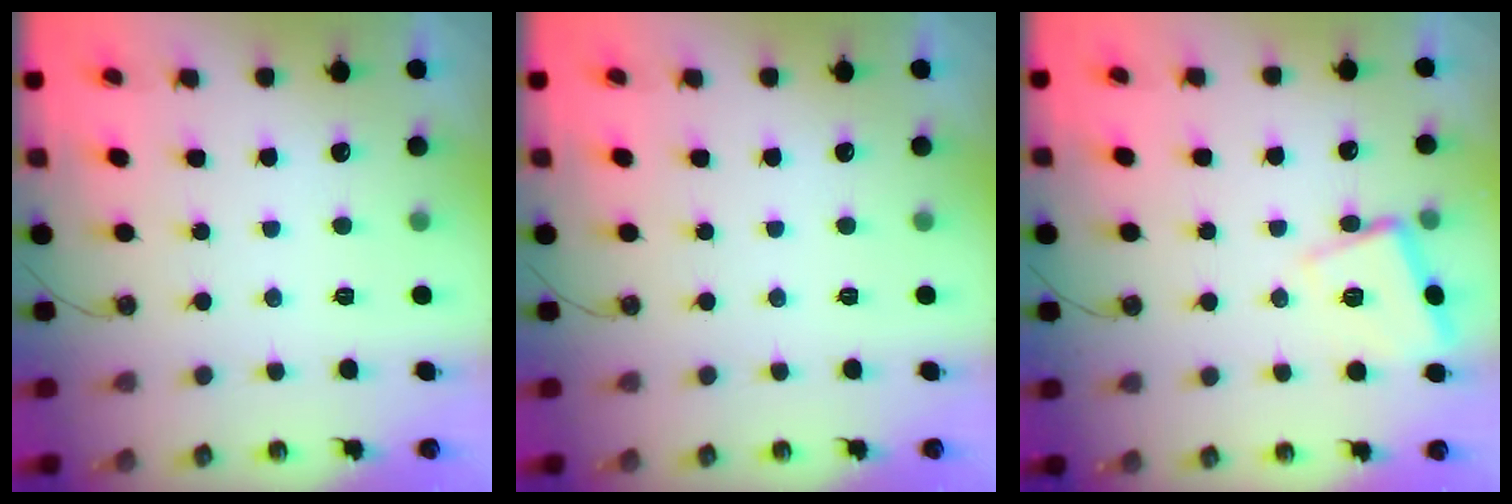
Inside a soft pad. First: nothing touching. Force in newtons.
{"total": 0.0}
{"total": 12.2, "press": 12.1, "slide": 1.0}